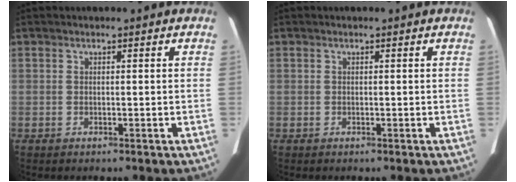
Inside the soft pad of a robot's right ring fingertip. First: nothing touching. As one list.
[{"total": 0.0}]